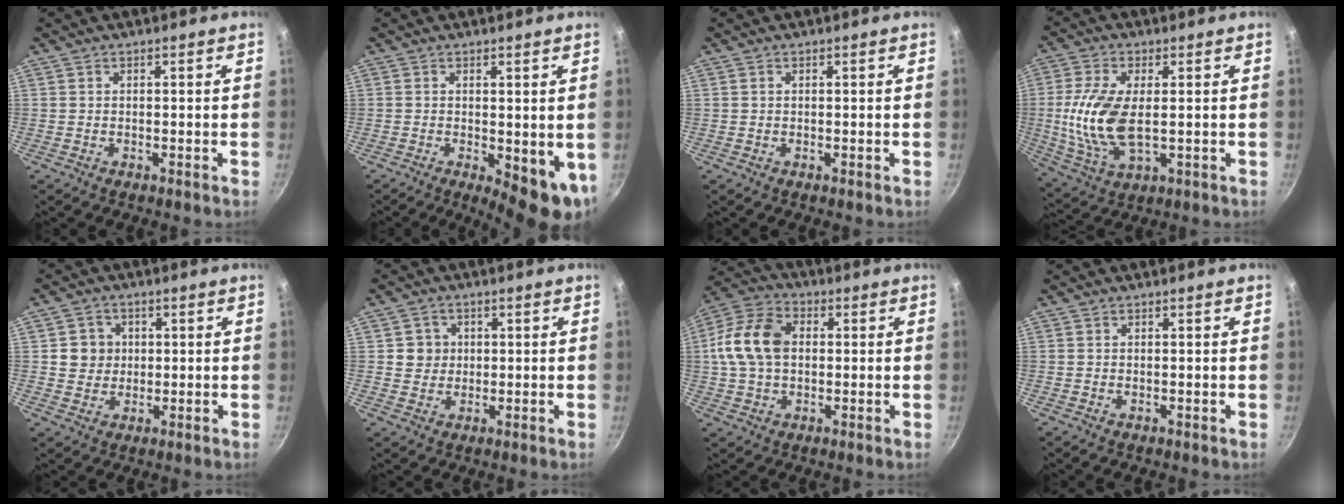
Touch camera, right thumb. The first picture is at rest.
{"total": 8.4, "force": [-0.7, 3.4, 7.7], "torque": [-0.082, -0.012, 0.000]}
{"total": 0.0}
{"total": 13.0, "force": [0.2, 6.5, 11.2], "torque": [-0.232, -0.009, 0.006]}
{"total": 5.2, "force": [0.8, 5.0, 1.4], "torque": [0.010, 0.005, 0.009]}
{"total": 4.2, "force": [0.7, 4.0, 0.9], "torque": [0.013, 0.005, 0.008]}
{"total": 13.2, "force": [1.2, 9.3, 9.2], "torque": [-0.158, 0.022, 0.009]}
{"total": 0.0}